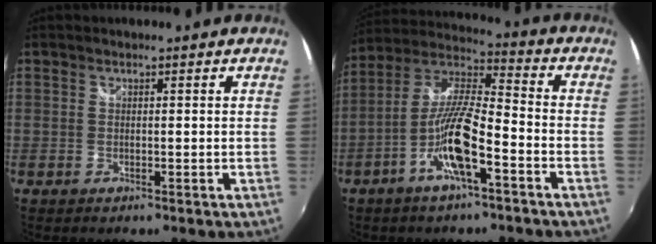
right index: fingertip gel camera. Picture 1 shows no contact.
{"total": 12.3, "force": [-5.4, 2.4, 10.8], "torque": [-0.220, 0.001, -0.106]}